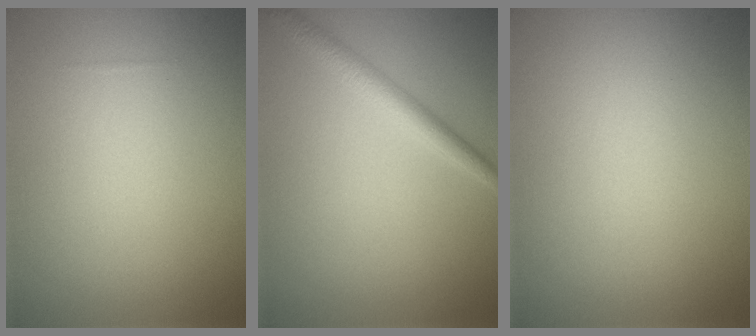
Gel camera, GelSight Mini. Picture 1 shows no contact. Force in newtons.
{"total": 2.3, "press": 2.3, "slide": 0.2}
{"total": 0.0}